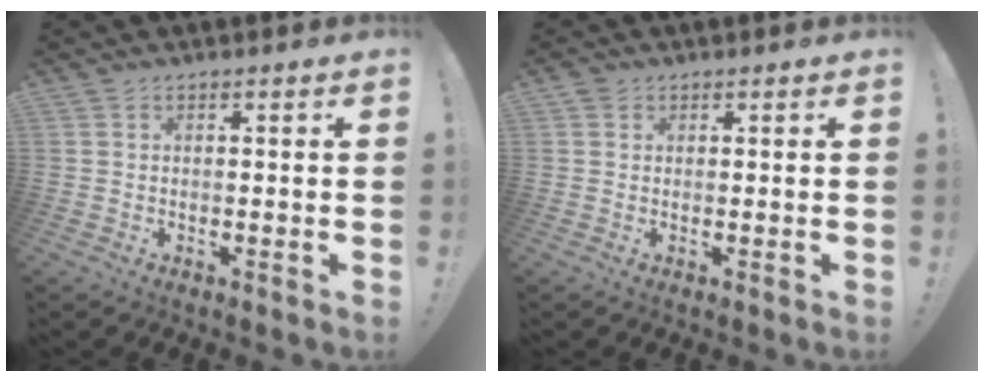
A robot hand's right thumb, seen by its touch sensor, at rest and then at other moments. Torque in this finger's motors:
{"motor_torque": [-0.11, 0.74, -0.42, 0.21, 0.03]}